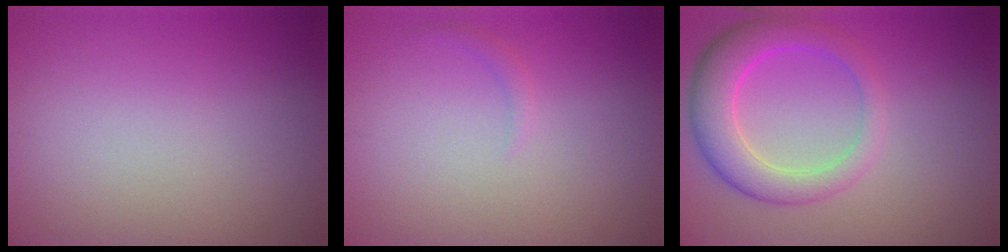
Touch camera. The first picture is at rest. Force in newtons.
{"total": 0.7, "press": 0.7, "slide": 0.1}
{"total": 5.1, "press": 5.0, "slide": 0.4}